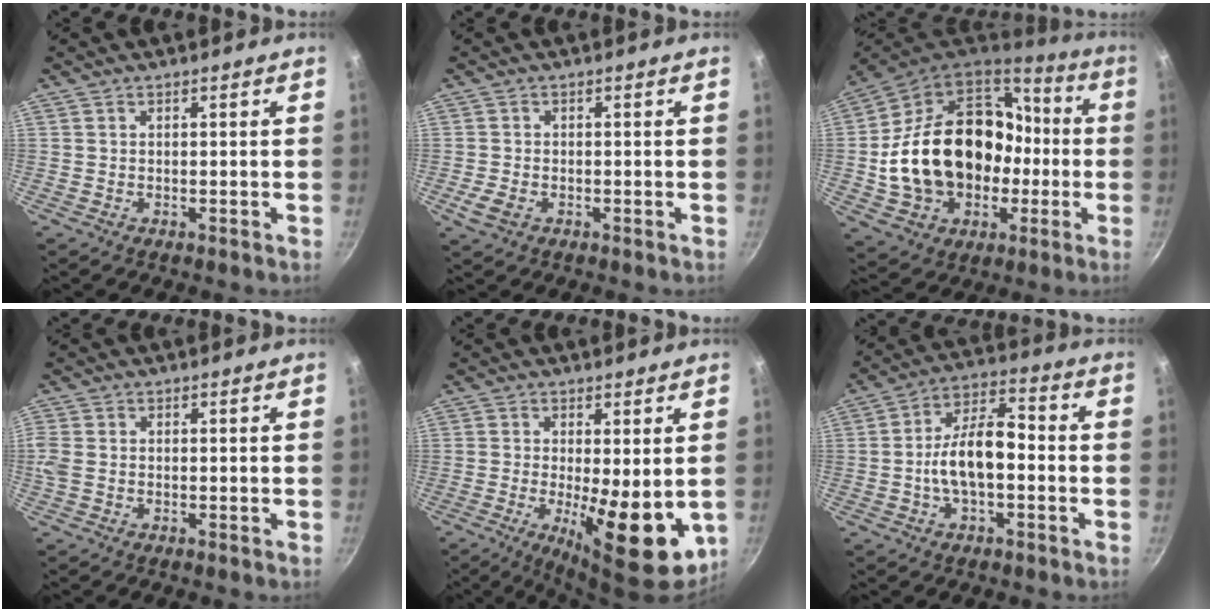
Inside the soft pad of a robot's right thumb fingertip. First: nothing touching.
{"total": 3.4, "force": [-1.2, 2.3, 2.2], "torque": [-0.044, 0.002, -0.022]}
{"total": 28.6, "force": [-2.0, 21.3, 19.0], "torque": [-0.308, 0.060, -0.007]}
{"total": 2.7, "force": [-0.5, 1.9, 1.9], "torque": [-0.052, 0.001, -0.012]}
{"total": 13.8, "force": [-2.3, 4.8, 12.8], "torque": [-0.168, -0.011, -0.021]}
{"total": 11.4, "force": [-1.9, 5.7, 9.7], "torque": [-0.154, 0.045, -0.045]}